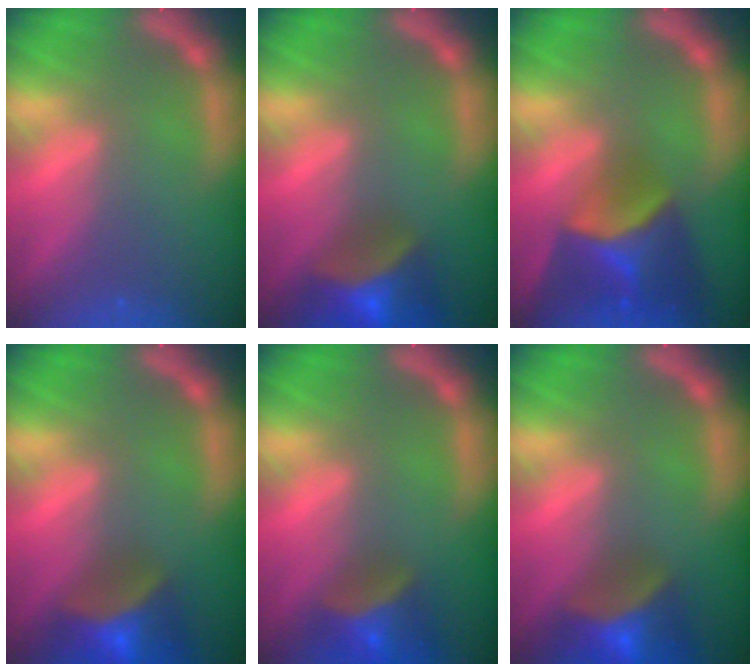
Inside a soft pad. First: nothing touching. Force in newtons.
{"total": 8.0}
{"total": 8.4}
{"total": 8.0}
{"total": 5.9}
{"total": 8.0}